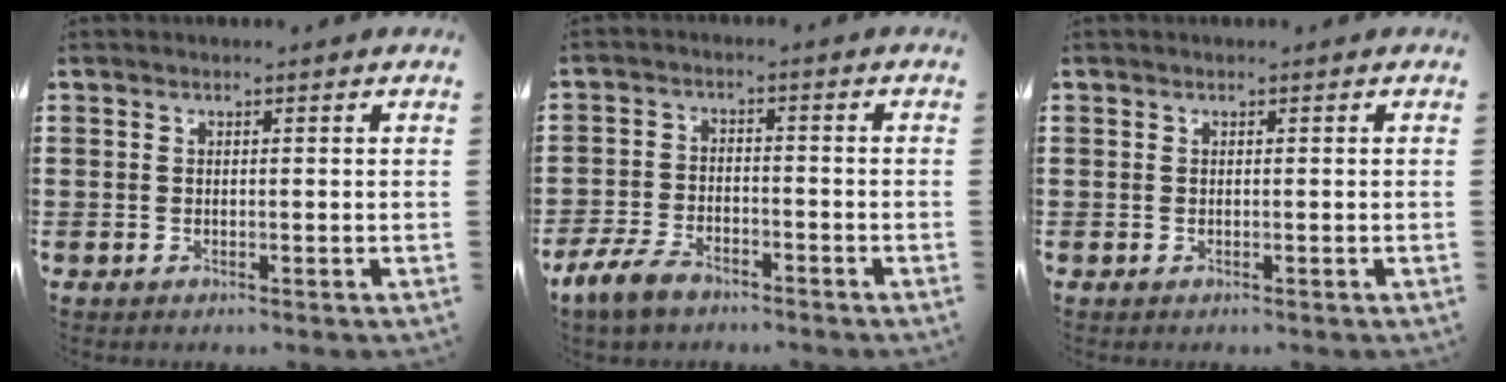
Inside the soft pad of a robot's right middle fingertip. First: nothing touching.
{"total": 5.2, "force": [-4.0, 2.2, 2.6], "torque": [-0.079, -0.004, -0.084]}
{"total": 0.0}